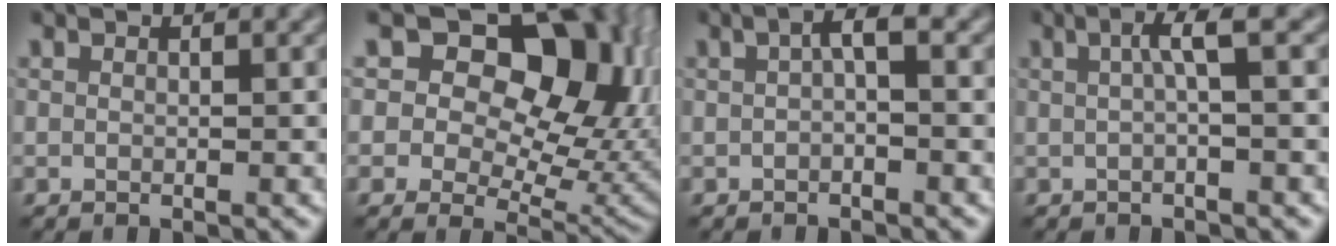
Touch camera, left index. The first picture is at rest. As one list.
[{"total": 16.2, "force": [6.1, 10.3, 11.0], "torque": [-0.147, 0.039, 0.088]}, {"total": 1.6, "force": [0.1, 0.3, 1.6], "torque": [-0.029, 0.007, -0.001]}, {"total": 2.5, "force": [0.4, 0.3, 2.5], "torque": [-0.044, 0.008, 0.005]}]